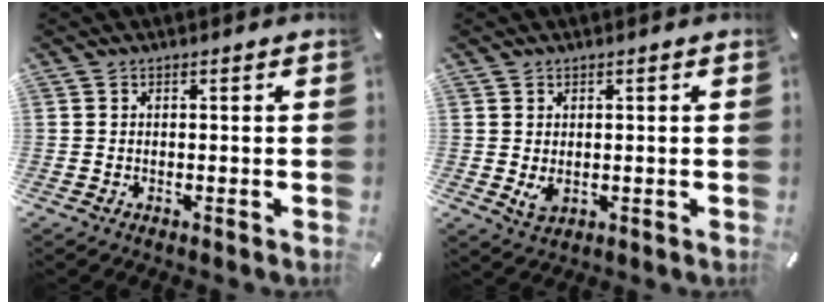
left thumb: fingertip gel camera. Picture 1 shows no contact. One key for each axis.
{"total": 3.1, "fx": 0.0, "fy": 2.1, "fz": 2.3, "tx": -0.046, "ty": -0.007, "tz": -0.002}